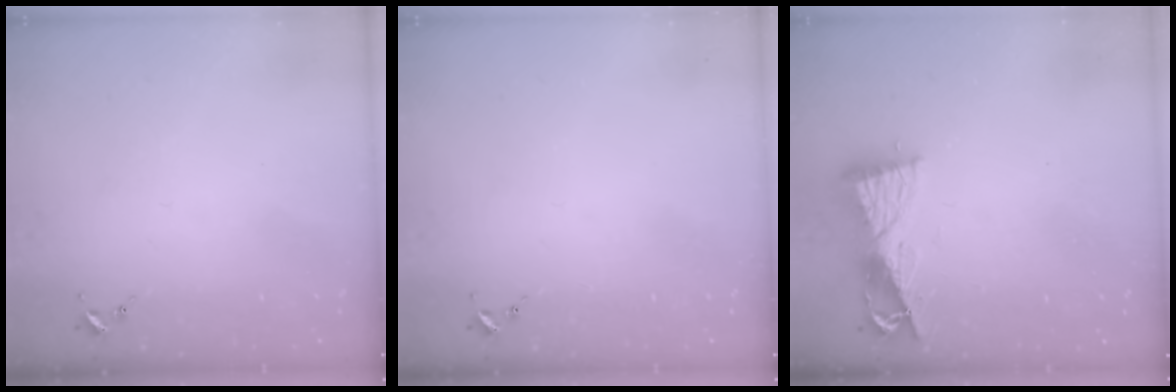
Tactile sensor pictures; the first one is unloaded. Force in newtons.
{"total": 0.0}
{"total": 8.8, "press": 8.8, "slide": 1.0}